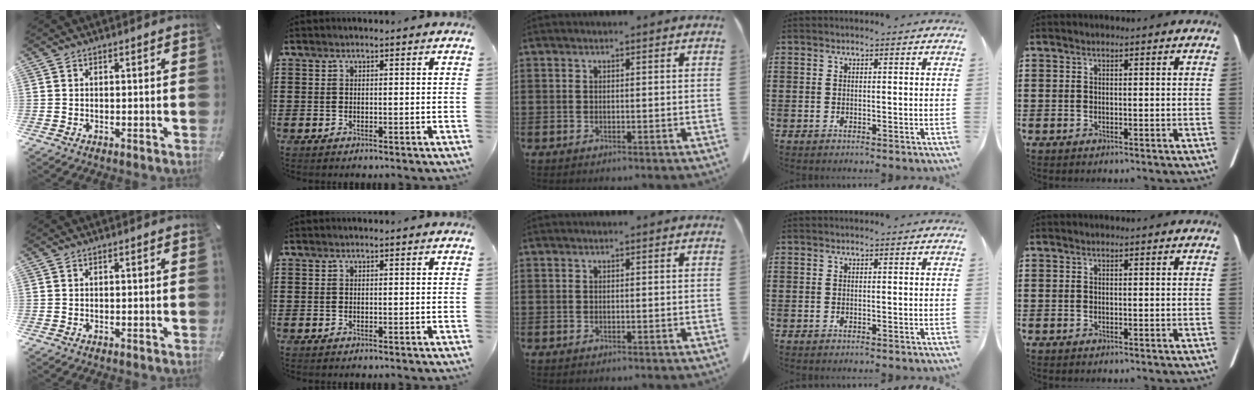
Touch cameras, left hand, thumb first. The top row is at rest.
{}